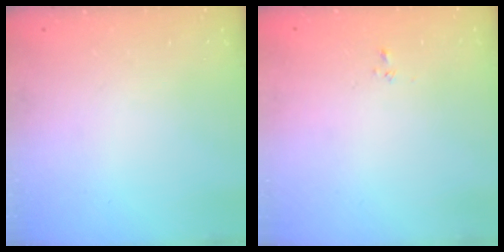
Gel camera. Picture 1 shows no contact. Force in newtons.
{"total": 2.2, "press": 2.0, "slide": 0.9}